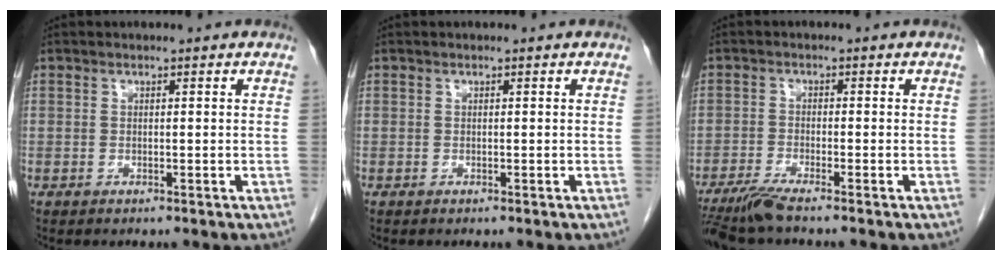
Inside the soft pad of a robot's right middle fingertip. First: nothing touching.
{"total": 0.0}
{"total": 4.7, "force": [-3.9, -0.6, 2.5], "torque": [-0.049, -0.017, -0.077]}